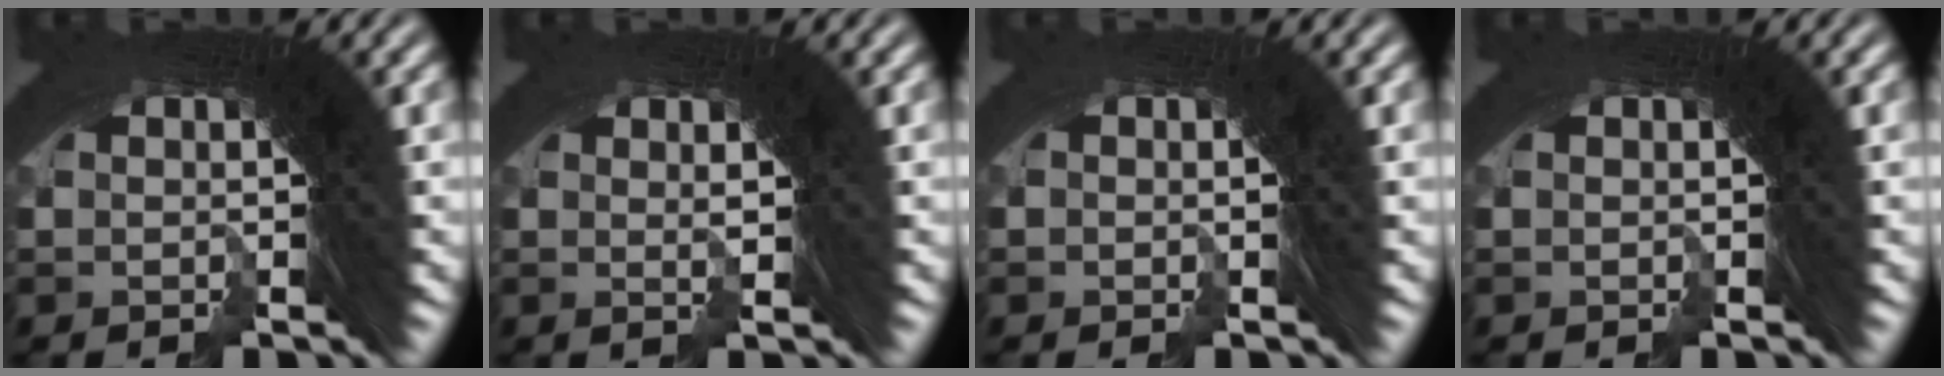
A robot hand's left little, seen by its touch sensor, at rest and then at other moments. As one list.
[{"total": 2.9, "force": [0.2, 1.8, 2.3], "torque": [-0.040, -0.002, 0.000]}, {"total": 0.8, "force": [-0.4, -0.3, -0.6], "torque": [0.006, -0.002, -0.006]}, {"total": 0.0}]